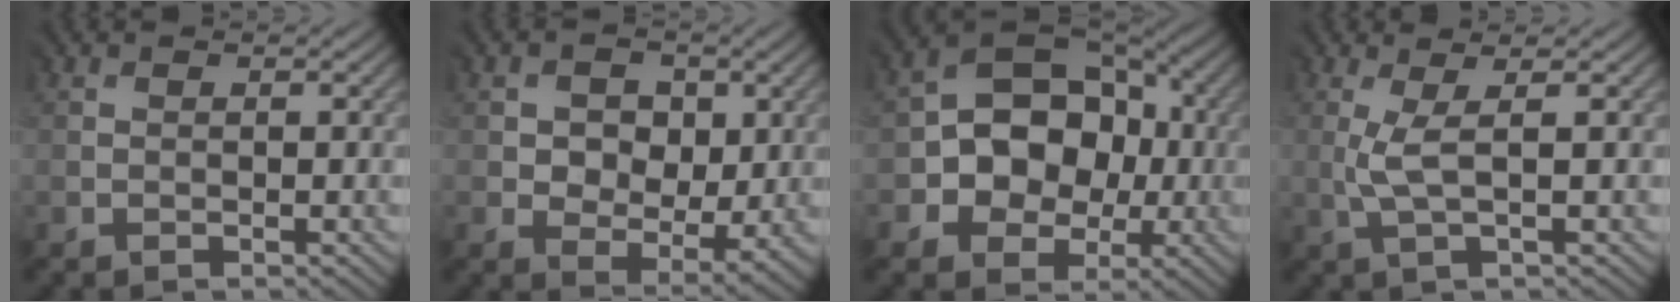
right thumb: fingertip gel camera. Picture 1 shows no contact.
{"total": 5.9, "force": [1.6, 4.8, 3.0], "torque": [-0.056, -0.010, 0.027]}
{"total": 9.6, "force": [-1.1, 7.8, 5.5], "torque": [-0.080, 0.013, -0.037]}
{"total": 2.0, "force": [0.4, -0.1, 2.0], "torque": [-0.054, 0.005, 0.008]}